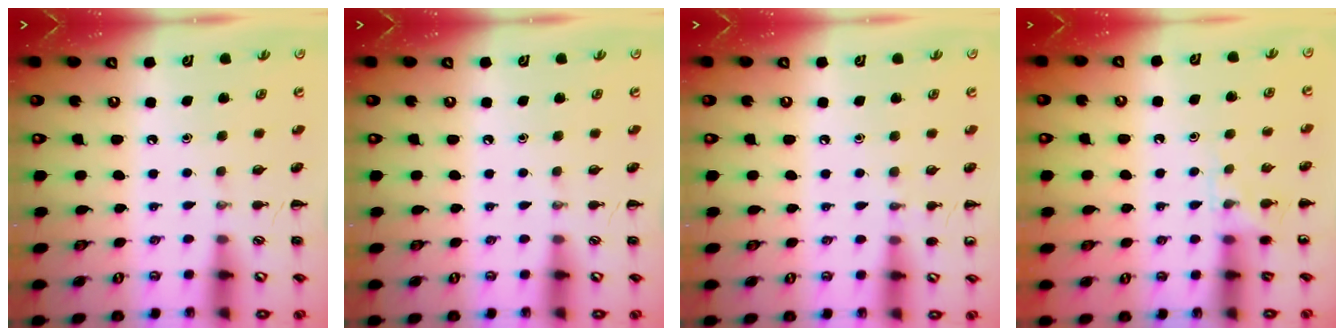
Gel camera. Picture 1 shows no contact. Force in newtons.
{"total": 0.0}
{"total": 4.3, "press": 4.1, "slide": 1.3}
{"total": 5.3, "press": 4.9, "slide": 2.1}